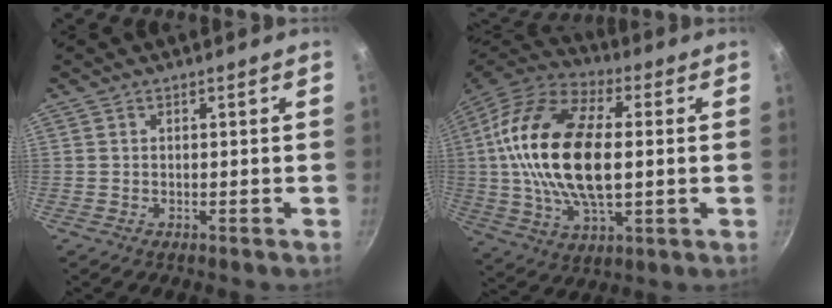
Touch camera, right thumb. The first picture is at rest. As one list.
[{"total": 23.6, "force": [1.7, 12.3, 20.1], "torque": [-0.383, 0.016, 0.018]}]